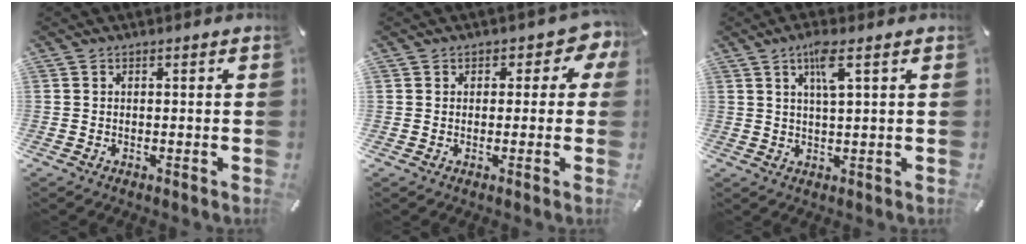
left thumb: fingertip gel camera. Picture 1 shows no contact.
{"total": 4.9, "force": [1.1, 3.8, 2.9], "torque": [-0.029, -0.004, 0.013]}
{"total": 5.9, "force": [2.8, 0.8, 5.1], "torque": [-0.099, 0.000, 0.044]}